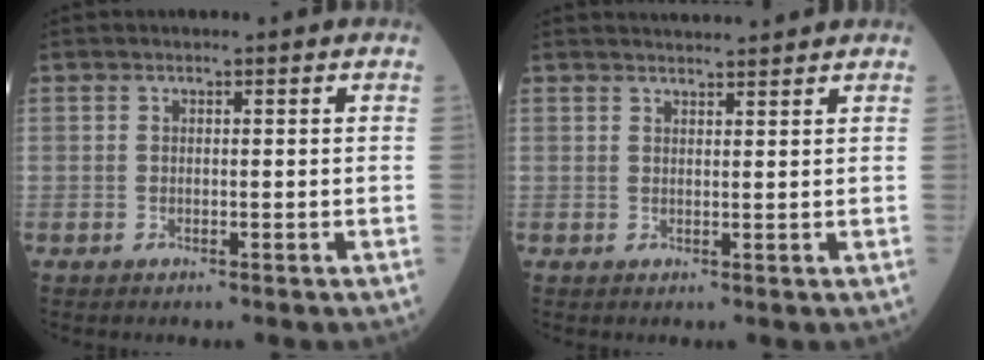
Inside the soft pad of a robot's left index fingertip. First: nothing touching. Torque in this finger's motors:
{"motor_torque": [-0.26, -0.50, 0.02, 0.02]}